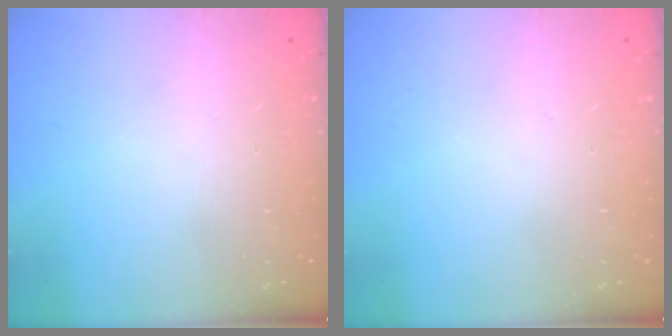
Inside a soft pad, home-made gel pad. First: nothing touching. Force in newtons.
{"total": 0.0}